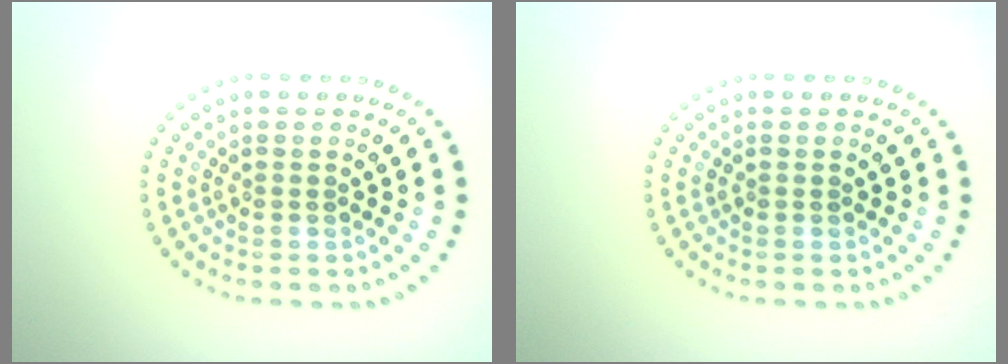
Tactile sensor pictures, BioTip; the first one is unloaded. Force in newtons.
{"total": 0.0}